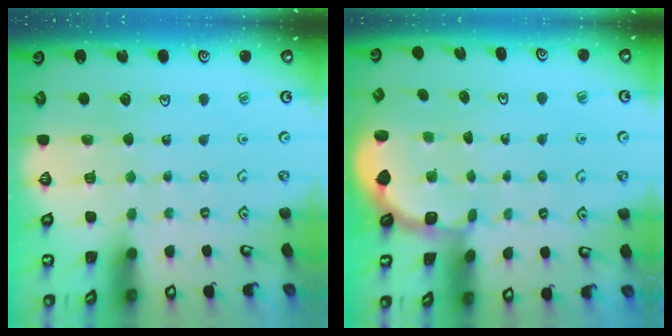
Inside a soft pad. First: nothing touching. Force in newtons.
{"total": 1.8, "press": 1.6, "slide": 0.7}